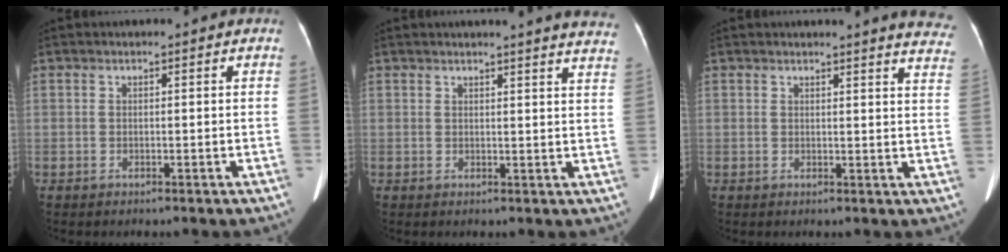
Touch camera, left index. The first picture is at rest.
{"total": 13.5, "force": [12.8, 0.3, 4.3], "torque": [-0.040, -0.051, 0.122]}
{"total": 10.2, "force": [9.8, 0.6, 2.8], "torque": [-0.009, -0.064, 0.073]}